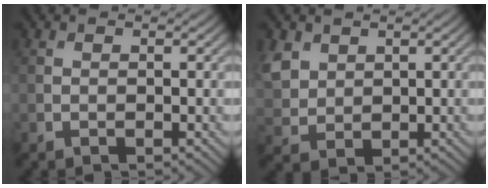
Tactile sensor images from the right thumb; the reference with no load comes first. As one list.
[{"total": 5.1, "force": [2.3, 3.9, 2.3], "torque": [-0.077, 0.001, 0.048]}]